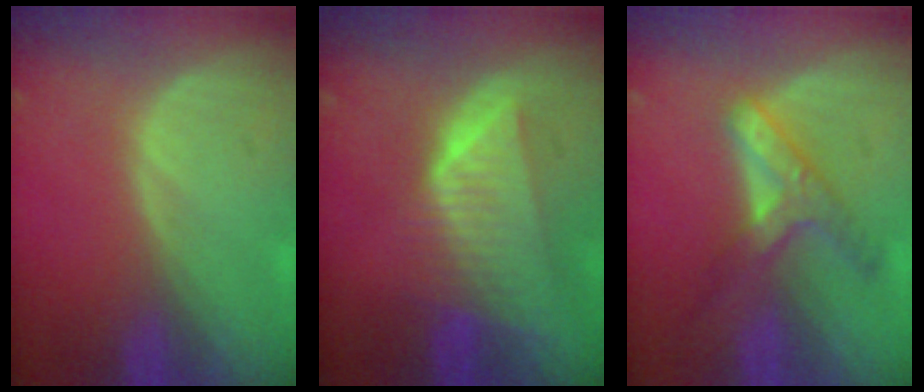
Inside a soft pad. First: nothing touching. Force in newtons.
{"total": 8.0, "press": 7.3, "slide": 3.4}
{"total": 5.9, "press": 5.6, "slide": 1.7}